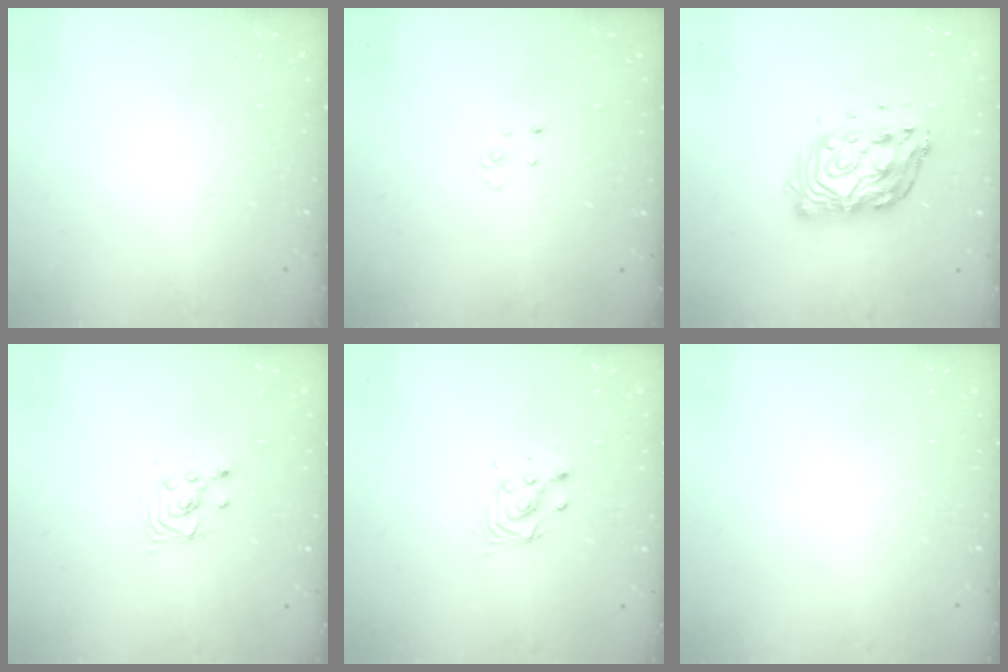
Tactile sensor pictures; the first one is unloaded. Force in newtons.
{"total": 2.9, "press": 2.9, "slide": 0.2}
{"total": 13.4, "press": 13.3, "slide": 1.6}
{"total": 2.6, "press": 2.6, "slide": 0.1}
{"total": 3.8, "press": 3.8, "slide": 0.3}
{"total": 0.0}